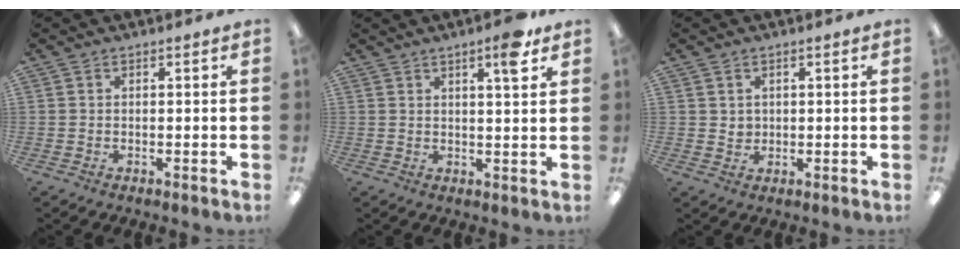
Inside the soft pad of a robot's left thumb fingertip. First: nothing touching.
{"total": 5.7, "force": [3.6, 0.8, 4.3], "torque": [-0.062, -0.014, 0.053]}
{"total": 2.3, "force": [1.1, 1.9, 0.8], "torque": [-0.011, 0.001, 0.017]}